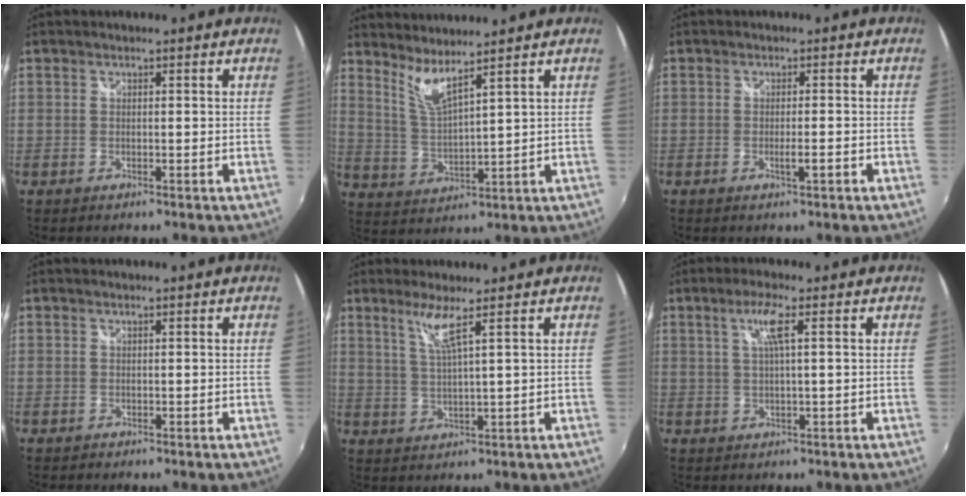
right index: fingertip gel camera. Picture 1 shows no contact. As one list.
[{"total": 5.5, "force": [4.5, -0.2, 3.2], "torque": [-0.066, -0.012, 0.094]}, {"total": 2.3, "force": [-1.1, 0.0, 2.1], "torque": [-0.034, -0.003, -0.018]}, {"total": 0.0}, {"total": 4.3, "force": [2.7, -0.9, 3.3], "torque": [-0.066, -0.009, 0.053]}, {"total": 4.2, "force": [1.4, -0.2, 4.0], "torque": [-0.076, 0.002, 0.028]}]